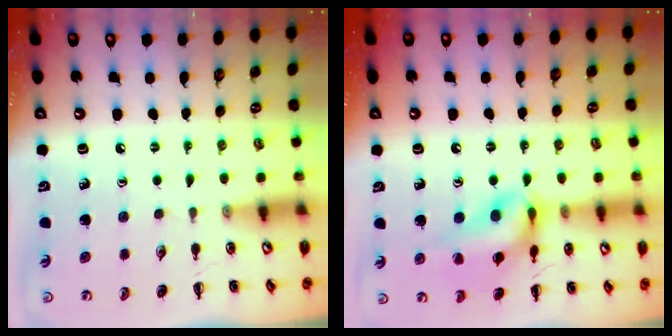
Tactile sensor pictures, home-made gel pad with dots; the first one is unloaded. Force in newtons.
{"total": 16.4, "press": 16.3, "slide": 2.3}